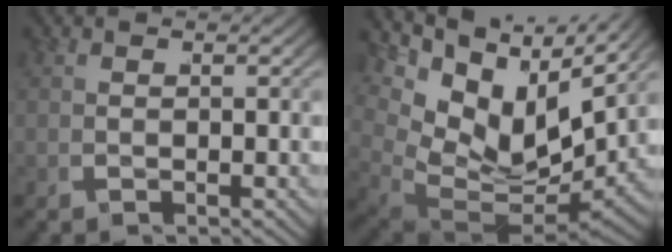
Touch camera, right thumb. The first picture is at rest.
{"total": 11.8, "force": [1.3, 7.2, 9.2], "torque": [-0.190, -0.038, 0.028]}